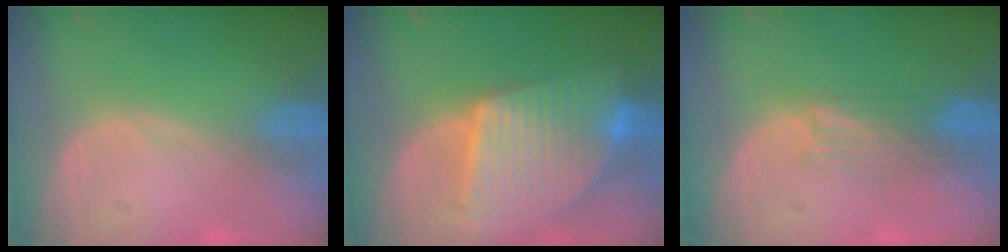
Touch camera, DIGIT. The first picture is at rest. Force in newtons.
{"total": 10.0, "press": 10.0, "slide": 0.7}
{"total": 3.9, "press": 3.2, "slide": 2.2}